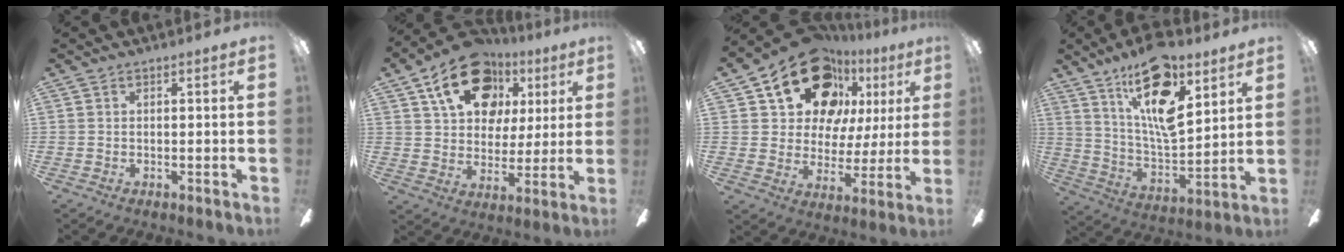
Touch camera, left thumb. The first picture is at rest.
{"total": 19.9, "force": [10.2, 13.2, 10.9], "torque": [-0.166, -0.035, 0.180]}
{"total": 21.9, "force": [12.6, 13.9, 11.3], "torque": [-0.189, -0.059, 0.231]}
{"total": 19.6, "force": [11.9, 7.4, 13.7], "torque": [-0.250, -0.064, 0.196]}